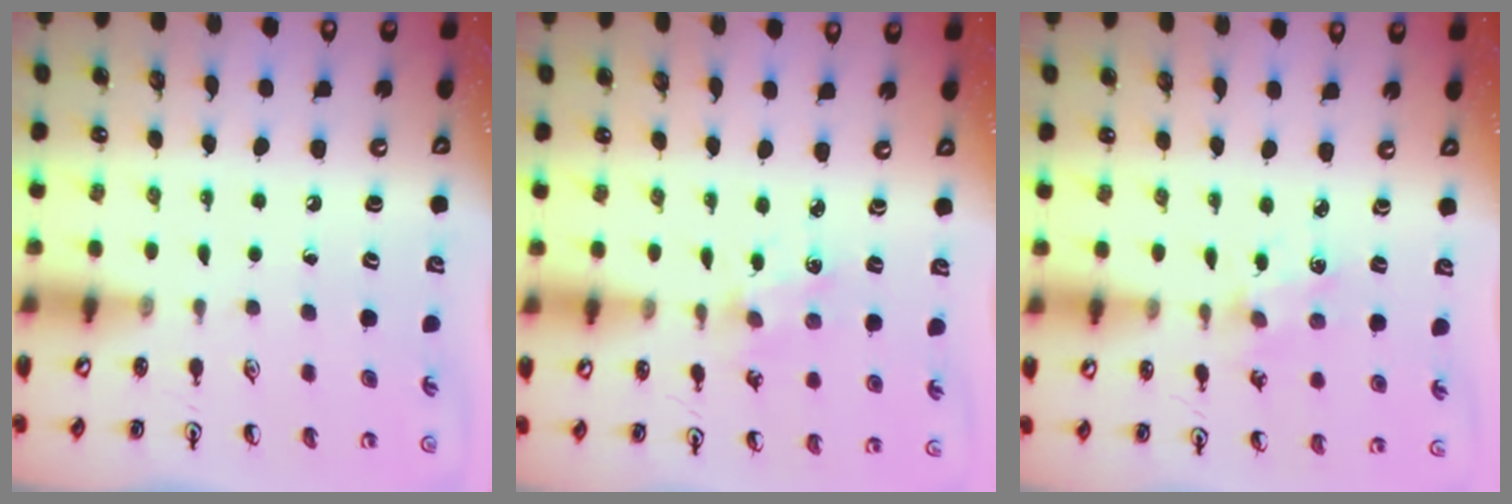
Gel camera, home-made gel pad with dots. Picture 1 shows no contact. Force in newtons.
{"total": 1.6, "press": 1.5, "slide": 0.5}
{"total": 1.6, "press": 1.5, "slide": 0.5}